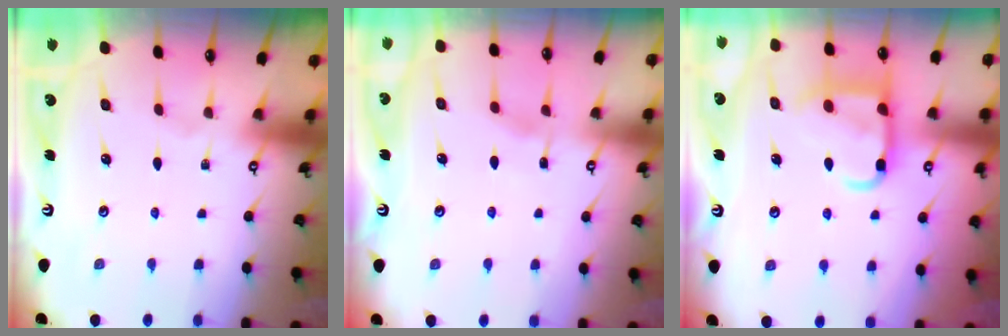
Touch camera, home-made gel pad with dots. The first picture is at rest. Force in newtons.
{"total": 2.6, "press": 2.5, "slide": 0.4}
{"total": 12.0, "press": 11.9, "slide": 1.4}